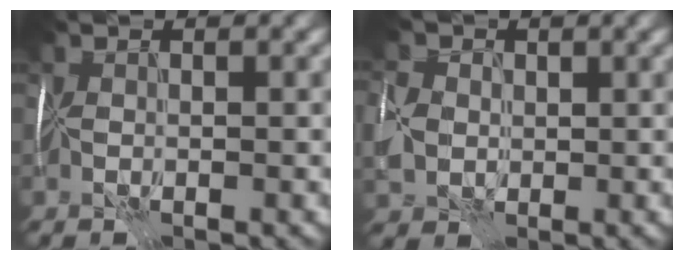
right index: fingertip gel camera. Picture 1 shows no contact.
{"total": 4.2, "force": [0.0, 3.6, 2.1], "torque": [-0.057, 0.005, 0.001]}